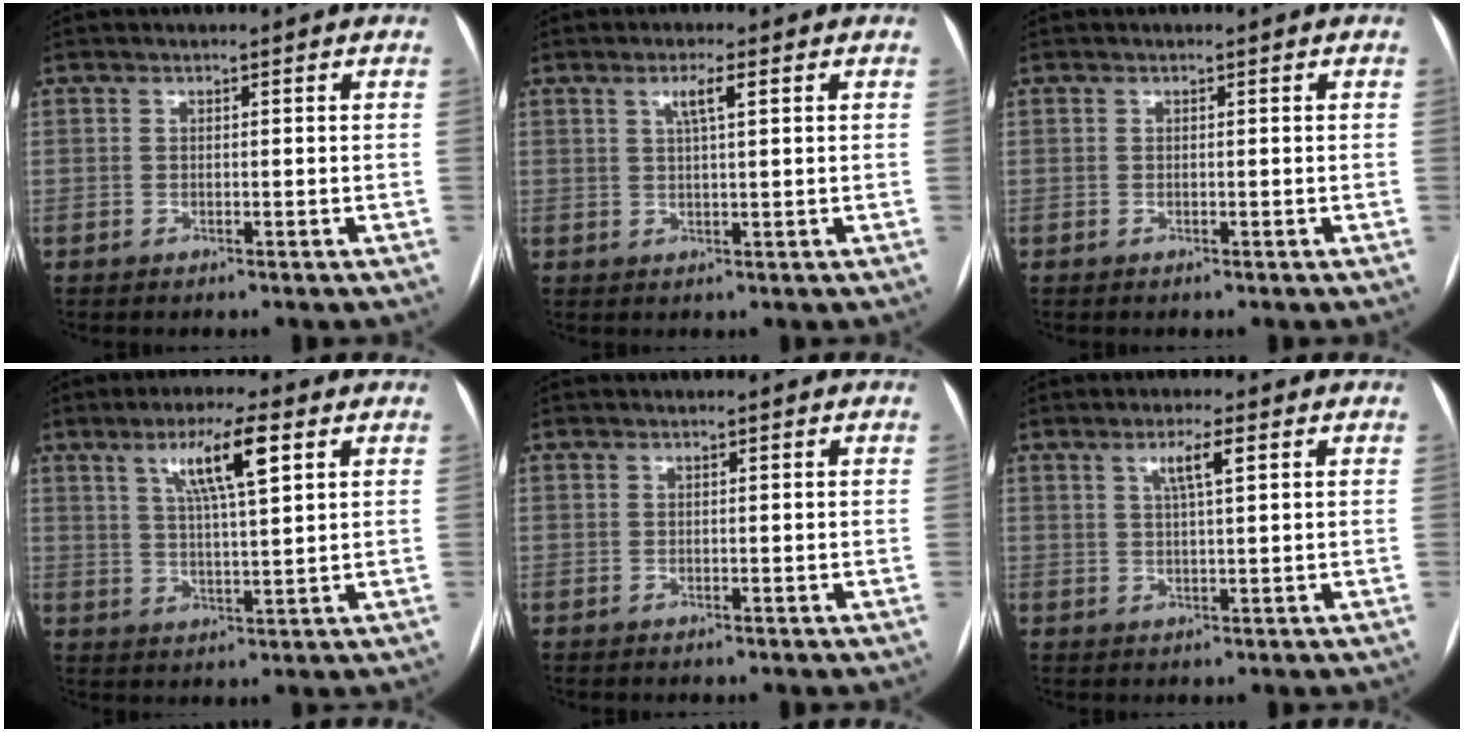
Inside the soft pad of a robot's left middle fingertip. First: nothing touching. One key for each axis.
{"total": 3.0, "fx": 1.3, "fy": 0.1, "fz": 2.7, "tx": -0.051, "ty": 0.005, "tz": 0.023}
{"total": 0.0}
{"total": 8.4, "fx": 3.9, "fy": 0.7, "fz": 7.4, "tx": -0.134, "ty": 0.008, "tz": 0.068}
{"total": 0.0}
{"total": 3.7, "fx": 1.6, "fy": 0.2, "fz": 3.4, "tx": -0.062, "ty": 0.005, "tz": 0.028}